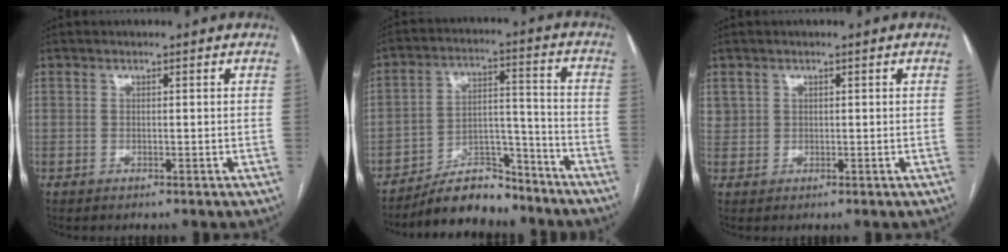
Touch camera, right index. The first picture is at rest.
{"total": 10.5, "force": [-9.4, 3.4, 3.2], "torque": [-0.045, 0.035, -0.159]}
{"total": 1.7, "force": [0.8, 1.5, 0.2], "torque": [0.007, 0.009, 0.013]}